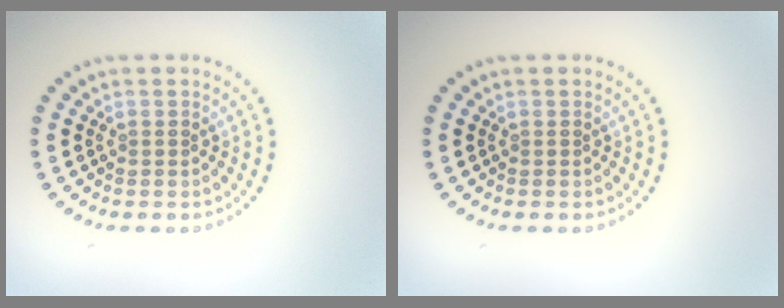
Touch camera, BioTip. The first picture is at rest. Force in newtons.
{"total": 0.0}